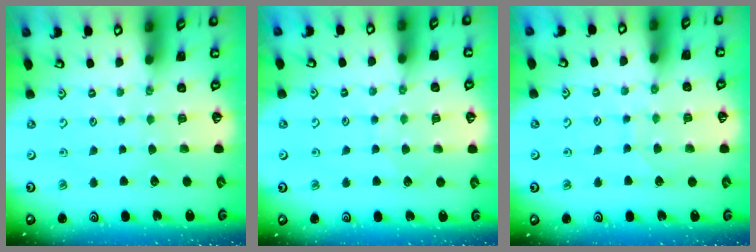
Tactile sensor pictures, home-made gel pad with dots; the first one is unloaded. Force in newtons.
{"total": 5.1, "press": 5.1, "slide": 0.5}
{"total": 5.7, "press": 5.7, "slide": 0.6}